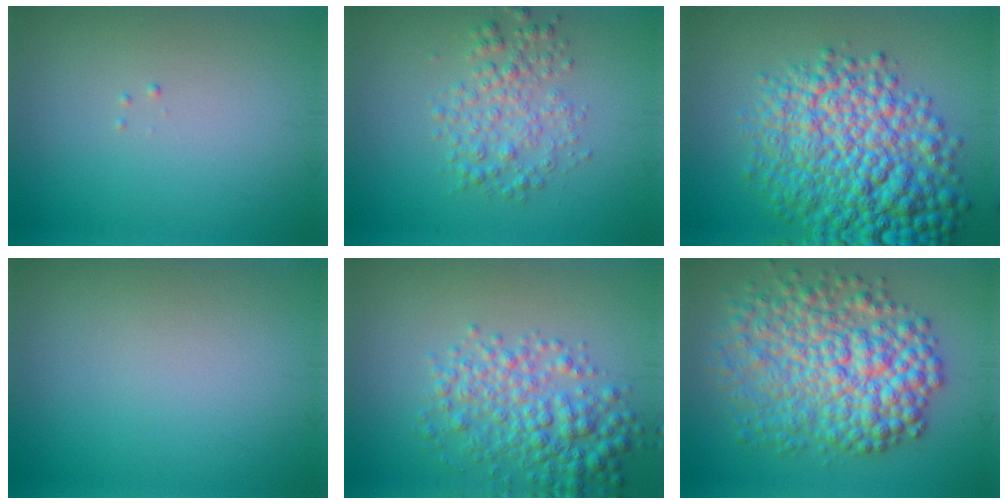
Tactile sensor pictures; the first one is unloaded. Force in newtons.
{"total": 3.1, "press": 3.1, "slide": 0.0}
{"total": 11.1, "press": 11.1, "slide": 0.3}
{"total": 0.0}
{"total": 5.0, "press": 5.0, "slide": 0.2}
{"total": 9.3, "press": 9.3, "slide": 0.1}